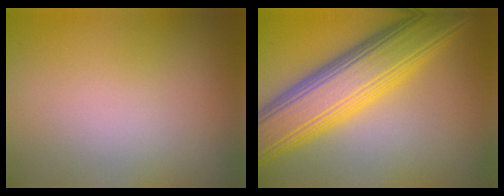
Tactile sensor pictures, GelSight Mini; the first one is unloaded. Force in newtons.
{"total": 10.1, "press": 10.1, "slide": 0.2}